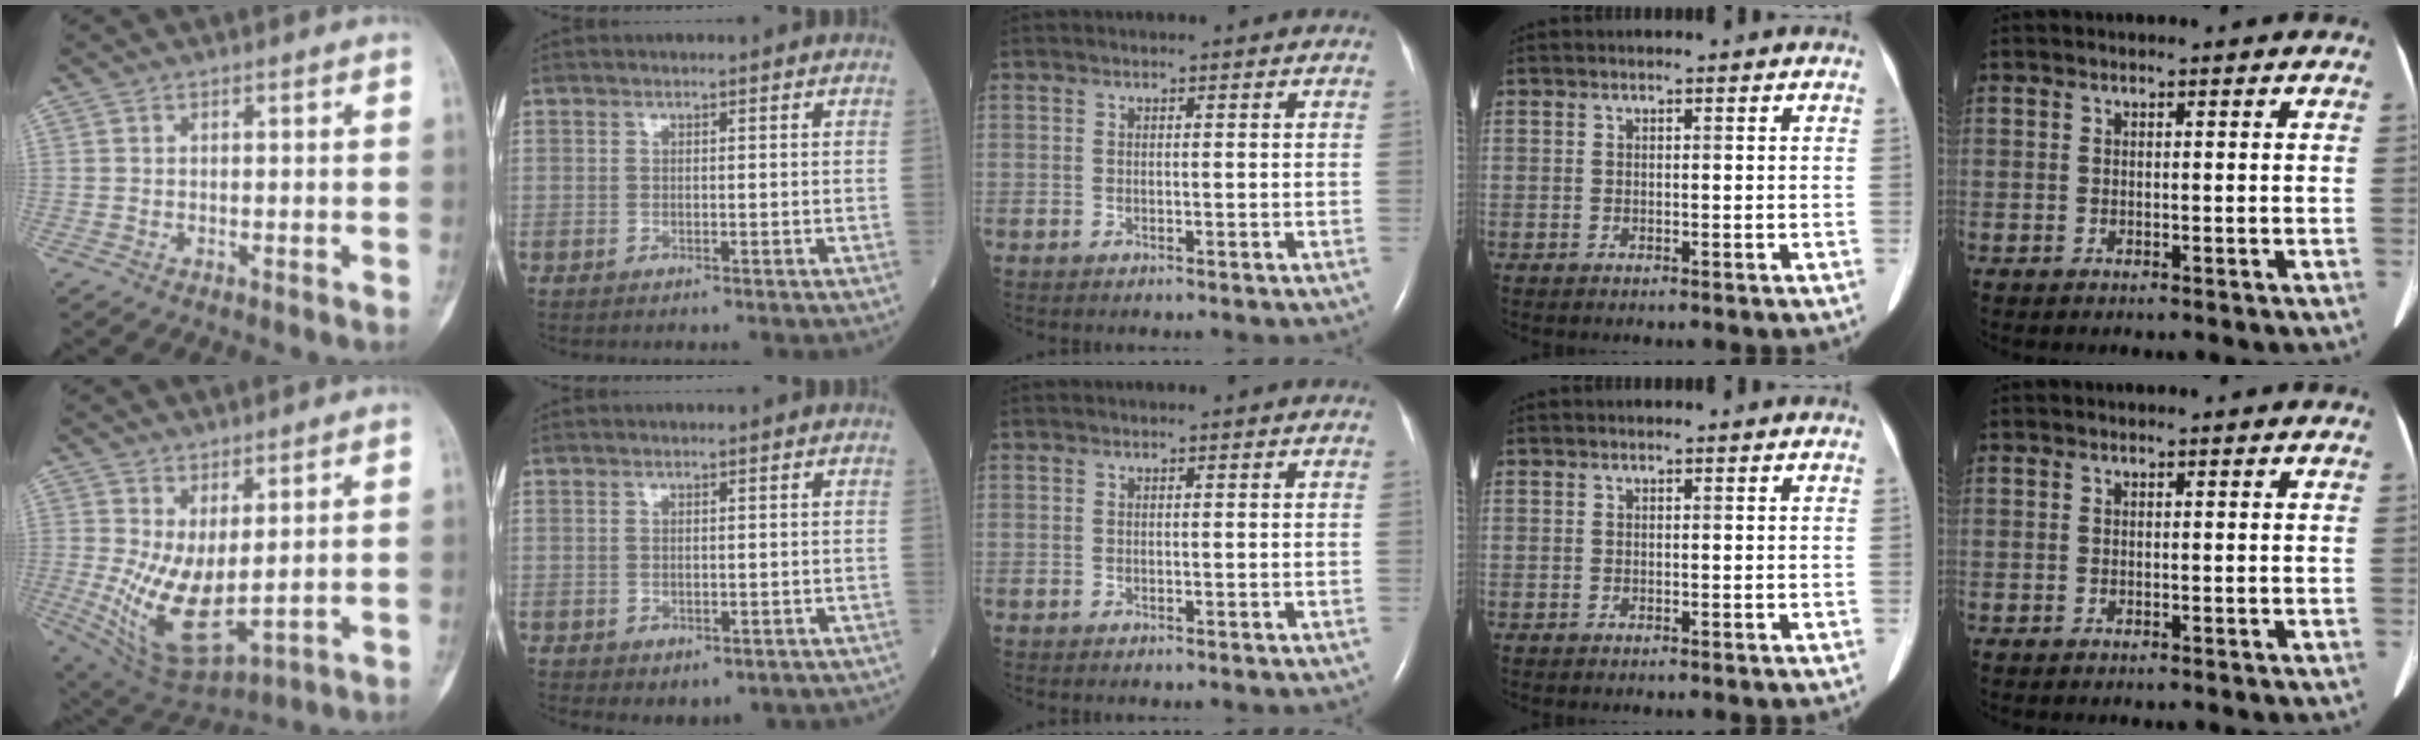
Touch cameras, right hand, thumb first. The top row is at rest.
{"thumb": {"total": 12.8, "force": [0.9, 5.8, 11.3], "torque": [-0.206, -0.030, 0.042]}, "index": {"total": 3.4, "force": [-1.8, 2.2, 1.8], "torque": [-0.015, 0.001, -0.012]}}